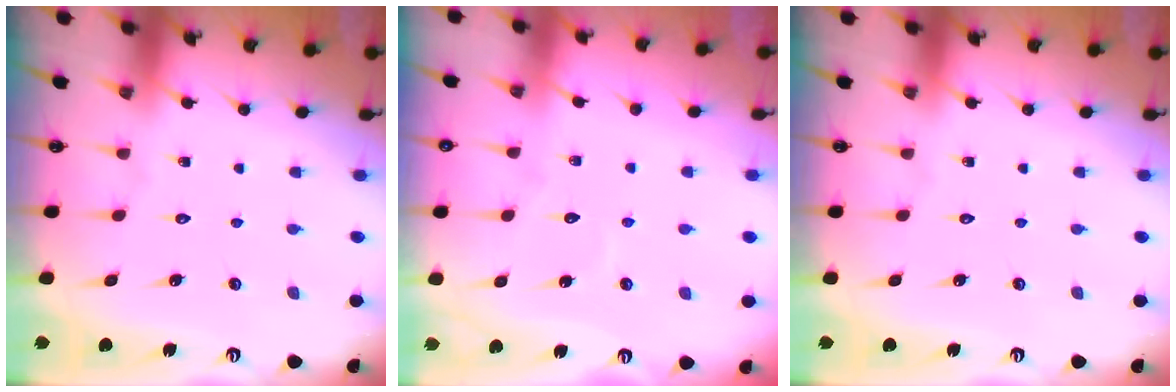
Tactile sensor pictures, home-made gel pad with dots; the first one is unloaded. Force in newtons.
{"total": 3.2, "press": 3.2, "slide": 0.2}
{"total": 0.0}